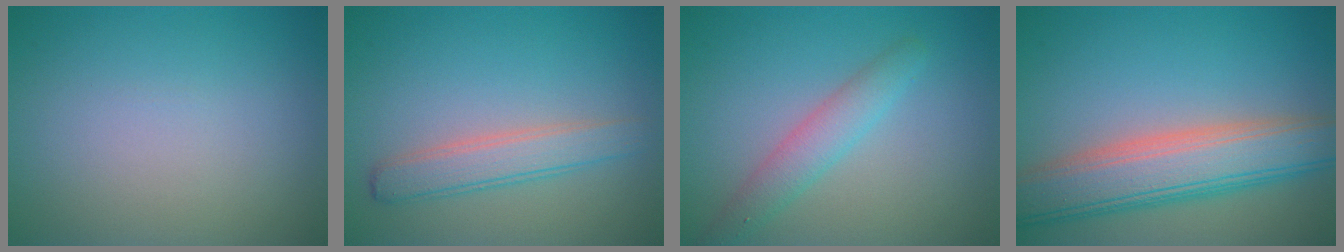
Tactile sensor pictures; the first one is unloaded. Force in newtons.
{"total": 3.0, "press": 3.0, "slide": 0.1}
{"total": 2.8, "press": 2.8, "slide": 0.0}
{"total": 7.8, "press": 7.8, "slide": 0.6}